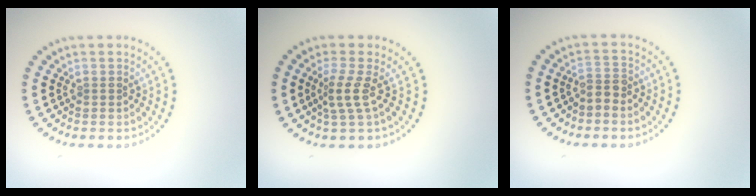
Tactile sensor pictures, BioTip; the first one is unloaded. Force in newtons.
{"total": 2.3, "press": 1.4, "slide": 1.8}
{"total": 1.8, "press": 1.4, "slide": 1.1}